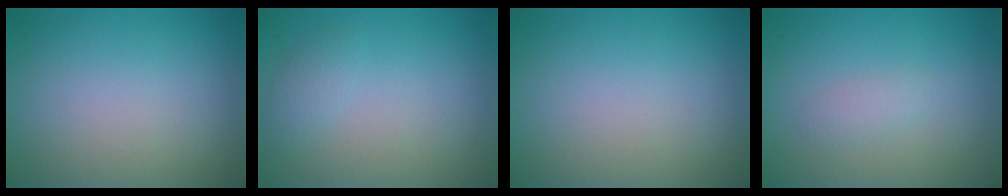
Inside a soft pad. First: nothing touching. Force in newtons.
{"total": 1.2, "press": 1.2, "slide": 0.1}
{"total": 0.0}
{"total": 1.2, "press": 1.2, "slide": 0.0}